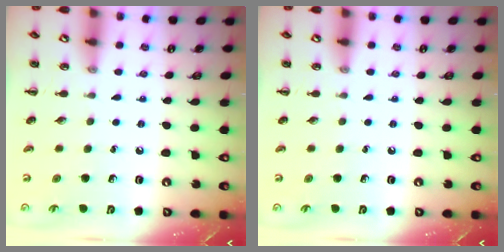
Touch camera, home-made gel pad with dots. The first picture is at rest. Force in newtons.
{"total": 0.0}